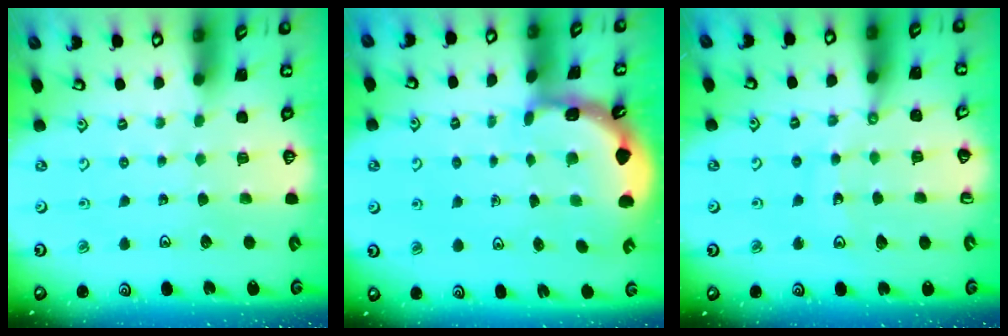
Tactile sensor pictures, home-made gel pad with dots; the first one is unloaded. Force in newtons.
{"total": 3.1, "press": 3.1, "slide": 0.3}
{"total": 10.2, "press": 10.1, "slide": 1.3}